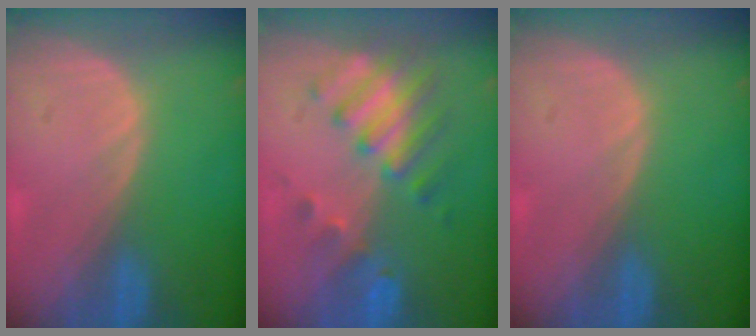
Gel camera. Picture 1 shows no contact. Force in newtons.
{"total": 8.1, "press": 7.2, "slide": 3.8}
{"total": 0.0}